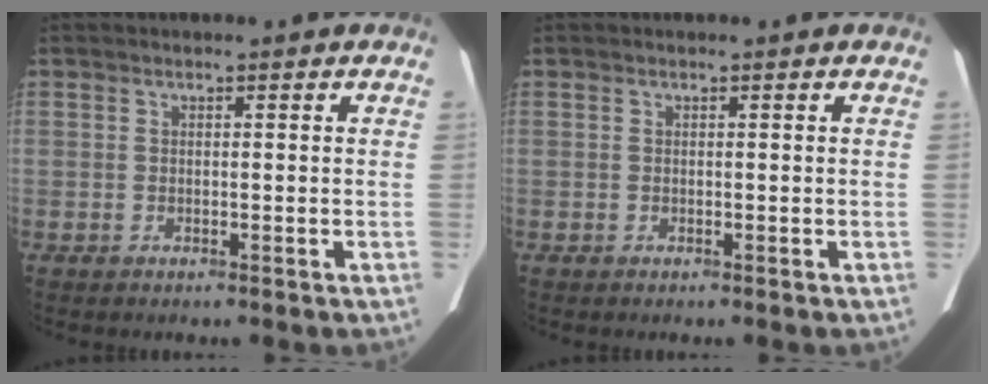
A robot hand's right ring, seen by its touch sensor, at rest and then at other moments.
{"total": 0.0}